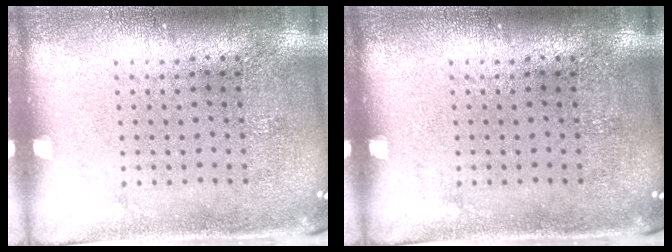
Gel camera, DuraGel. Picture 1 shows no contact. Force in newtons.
{"total": 0.0}